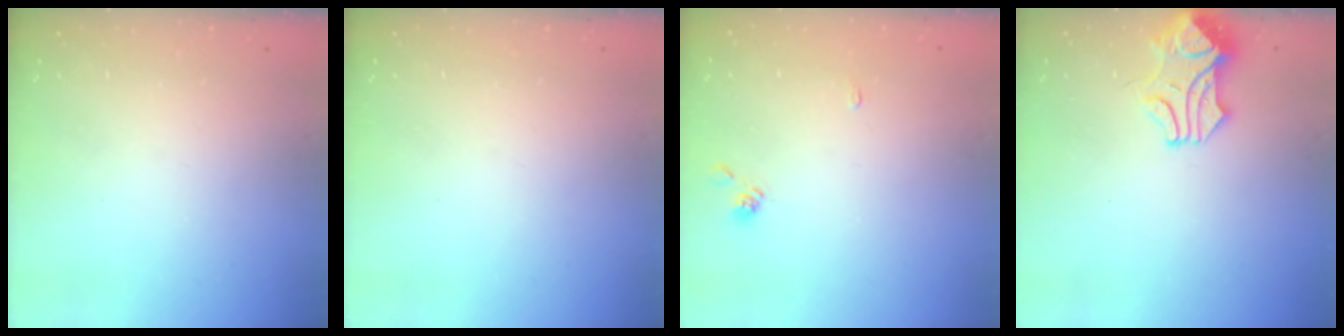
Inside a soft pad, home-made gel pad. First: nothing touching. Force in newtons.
{"total": 0.0}
{"total": 2.9, "press": 2.9, "slide": 0.3}
{"total": 1.1, "press": 0.5, "slide": 1.0}